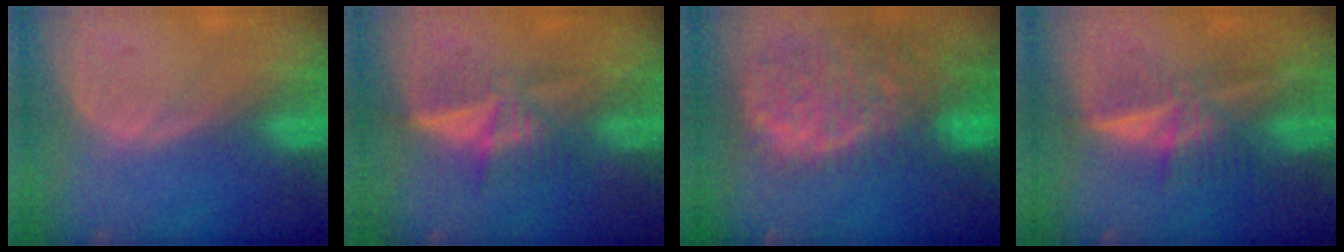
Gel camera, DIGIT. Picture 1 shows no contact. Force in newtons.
{"total": 5.5, "press": 5.0, "slide": 2.2}
{"total": 13.7, "press": 11.1, "slide": 7.9}
{"total": 5.9, "press": 5.6, "slide": 2.0}